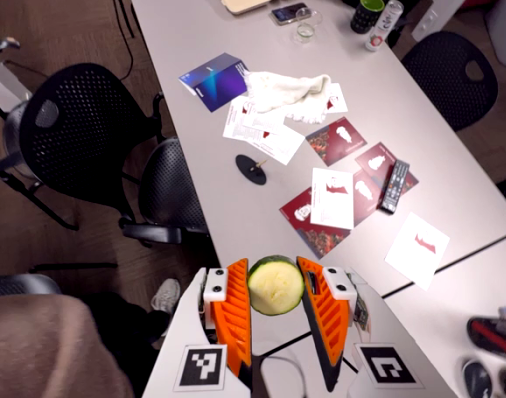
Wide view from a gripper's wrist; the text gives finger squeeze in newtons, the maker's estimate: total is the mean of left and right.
{"total": 10.5, "left": 10.3, "right": 10.8}